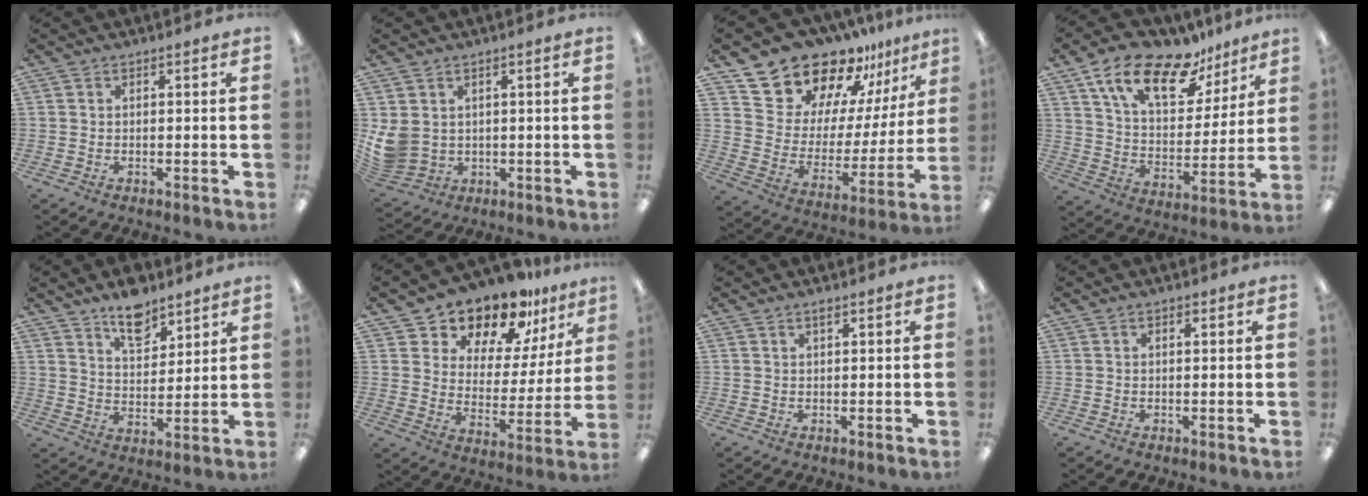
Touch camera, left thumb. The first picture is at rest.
{"total": 5.9, "force": [1.4, 5.1, 2.7], "torque": [-0.084, -0.007, 0.028]}
{"total": 18.1, "force": [16.3, 7.6, 2.5], "torque": [-0.068, -0.146, 0.298]}
{"total": 18.9, "force": [12.7, 8.7, 10.9], "torque": [-0.194, -0.067, 0.220]}
{"total": 9.7, "force": [7.6, 4.6, 4.0], "torque": [-0.054, -0.044, 0.134]}
{"total": 15.0, "force": [13.5, 5.6, 3.5], "torque": [-0.069, -0.114, 0.243]}
{"total": 1.1, "force": [0.9, 0.2, 0.6], "torque": [-0.015, 0.000, 0.016]}
{"total": 0.6, "force": [0.5, 0.3, 0.2], "torque": [0.003, -0.002, 0.007]}